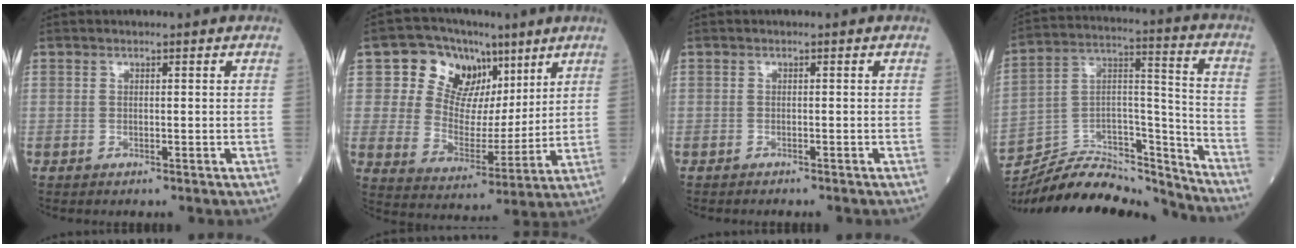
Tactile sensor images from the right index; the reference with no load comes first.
{"total": 12.6, "force": [6.3, 9.2, 5.8], "torque": [-0.097, 0.027, 0.119]}
{"total": 1.7, "force": [-1.6, 0.2, 0.6], "torque": [-0.011, -0.001, -0.020]}
{"total": 22.3, "force": [-21.1, 4.2, 5.9], "torque": [-0.119, 0.039, -0.344]}